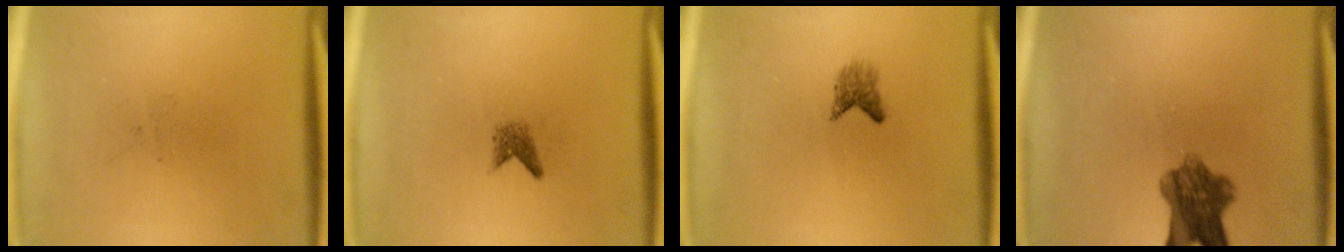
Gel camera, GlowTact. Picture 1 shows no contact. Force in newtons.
{"total": 1.5}
{"total": 1.8}
{"total": 7.4}